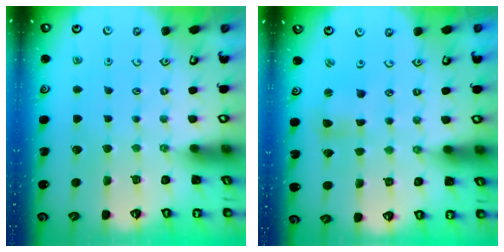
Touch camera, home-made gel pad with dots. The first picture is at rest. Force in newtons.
{"total": 2.2, "press": 2.2, "slide": 0.3}